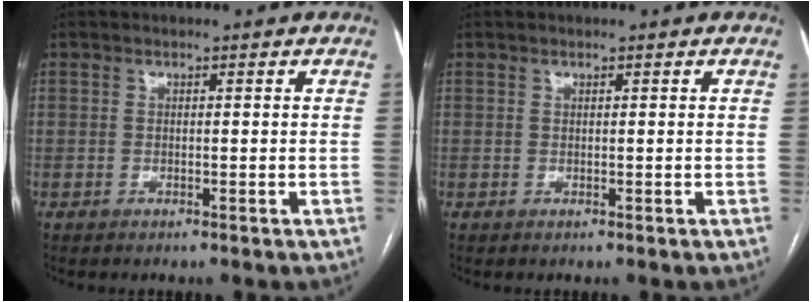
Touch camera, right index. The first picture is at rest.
{"total": 0.0}